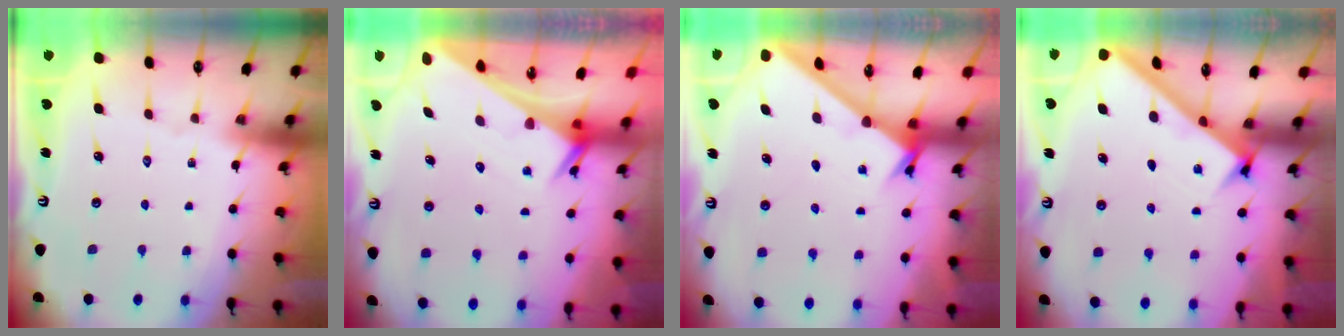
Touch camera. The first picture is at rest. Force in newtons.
{"total": 2.4, "press": 2.4, "slide": 0.2}
{"total": 2.0, "press": 2.0, "slide": 0.1}
{"total": 2.7, "press": 2.7, "slide": 0.4}